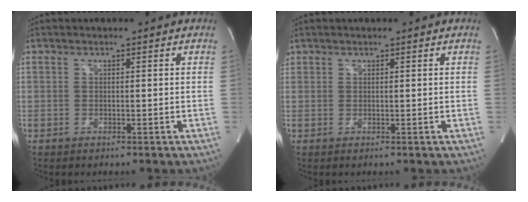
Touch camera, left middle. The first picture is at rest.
{"total": 0.6, "force": [0.4, 0.3, 0.0], "torque": [0.000, 0.006, 0.008]}